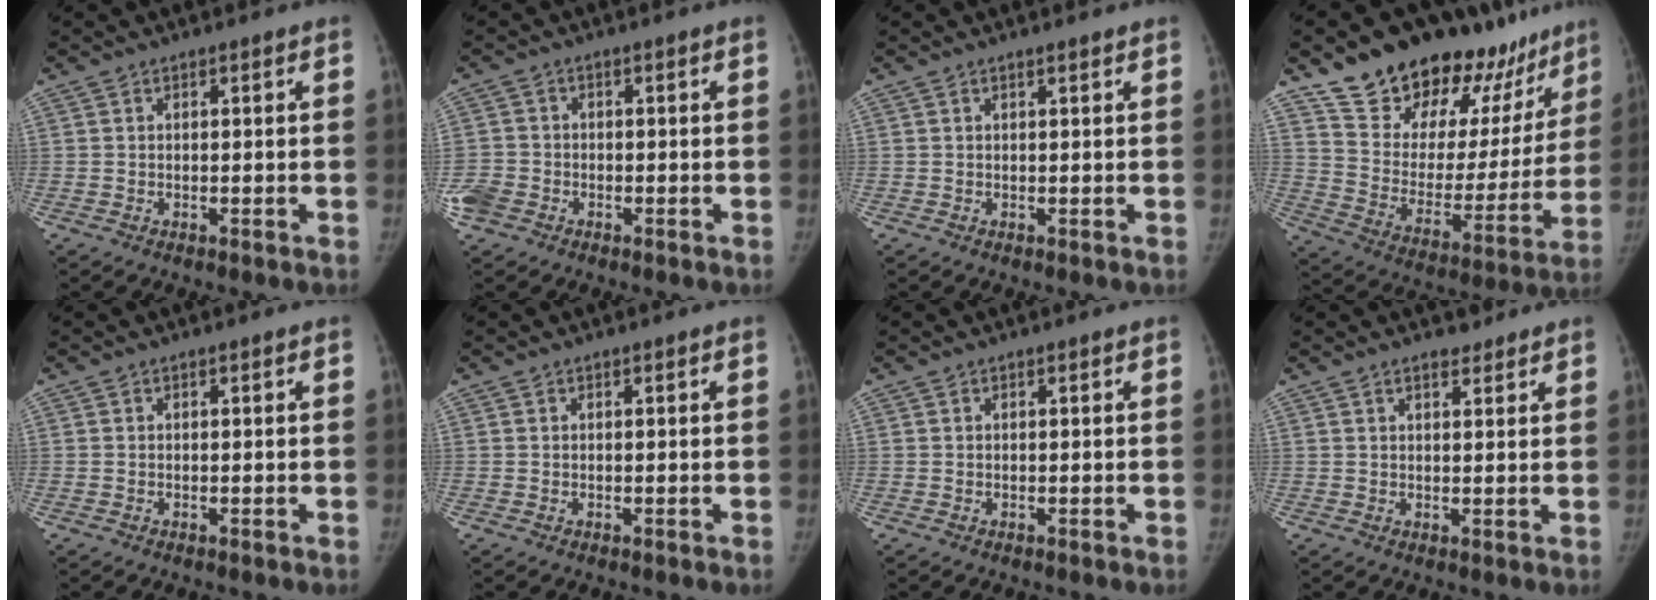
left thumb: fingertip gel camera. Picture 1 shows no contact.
{"total": 5.3, "force": [-2.3, 4.3, 2.1], "torque": [-0.054, 0.012, -0.043]}
{"total": 0.7, "force": [0.5, 0.1, 0.4], "torque": [-0.008, -0.002, 0.010]}
{"total": 27.2, "force": [21.5, 12.5, 11.0], "torque": [-0.123, -0.104, 0.324]}
{"total": 0.0}
{"total": 0.0}
{"total": 0.0}
{"total": 2.7, "force": [2.1, 1.3, 1.1], "torque": [-0.008, -0.012, 0.029]}